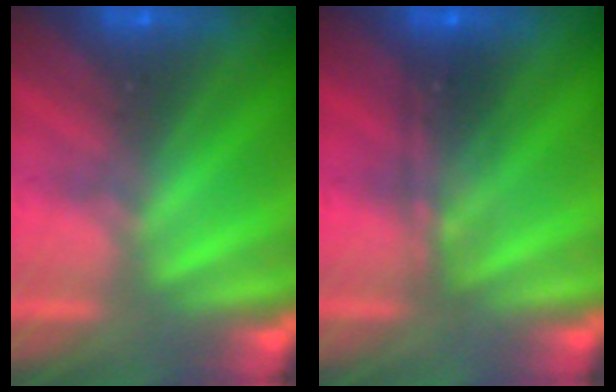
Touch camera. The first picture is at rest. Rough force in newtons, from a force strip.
{"total": 2.4}